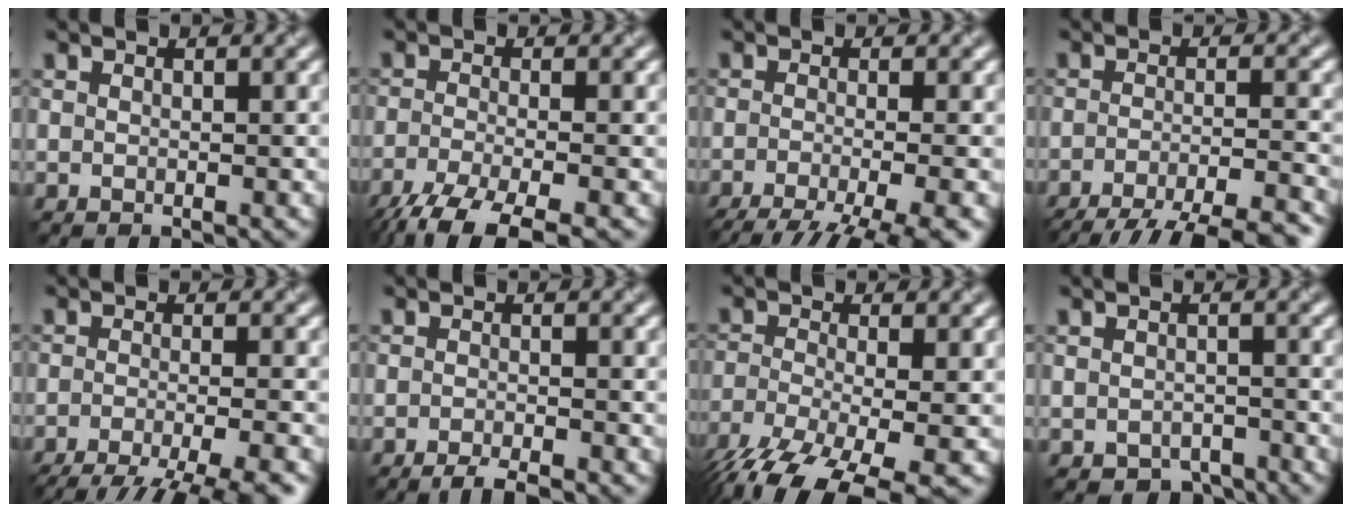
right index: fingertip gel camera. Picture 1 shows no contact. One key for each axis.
{"total": 6.9, "fx": -4.9, "fy": 1.5, "fz": 4.5, "tx": -0.080, "ty": -0.018, "tz": -0.100}
{"total": 9.0, "fx": -5.8, "fy": 2.4, "fz": 6.4, "tx": -0.086, "ty": -0.032, "tz": -0.086}
{"total": 10.7, "fx": -8.6, "fy": 2.5, "fz": 5.9, "tx": -0.077, "ty": -0.017, "tz": -0.116}
{"total": 9.2, "fx": -6.6, "fy": 2.2, "fz": 5.9, "tx": -0.079, "ty": -0.026, "tz": -0.094}
{"total": 2.3, "fx": -1.8, "fy": 0.3, "fz": 1.4, "tx": -0.020, "ty": -0.002, "tz": -0.036}
{"total": 9.6, "fx": -6.3, "fy": 2.9, "fz": 6.6, "tx": -0.140, "ty": -0.028, "tz": -0.113}
{"total": 2.0, "fx": -1.5, "fy": 1.2, "fz": 0.6, "tx": -0.006, "ty": -0.003, "tz": -0.023}